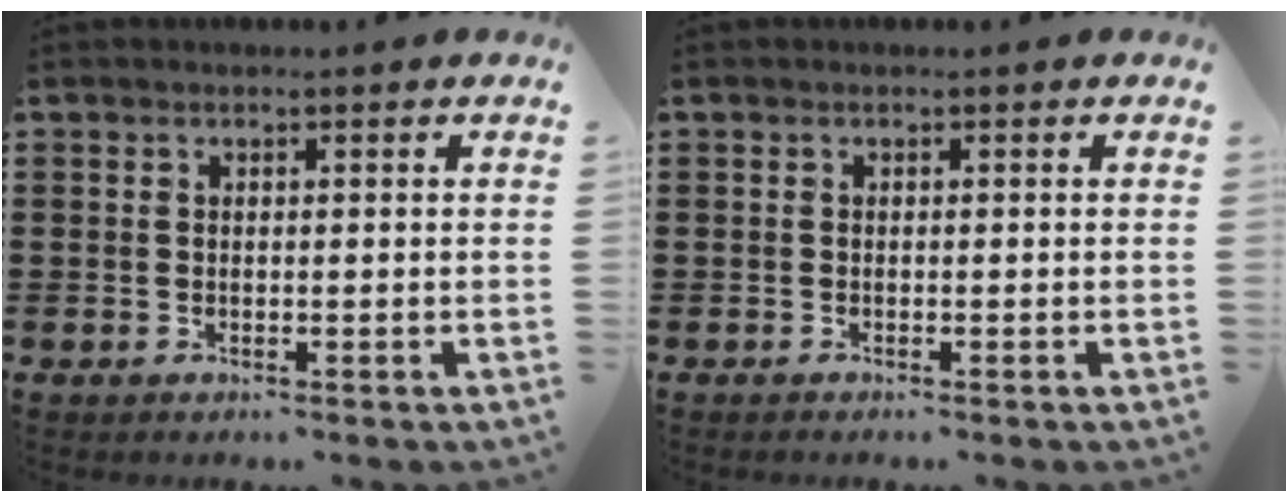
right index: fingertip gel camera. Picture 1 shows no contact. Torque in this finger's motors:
{"motor_torque": [-0.78, 1.13, -0.02, 0.01]}